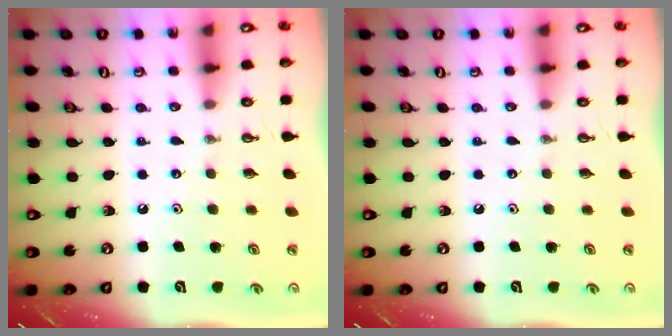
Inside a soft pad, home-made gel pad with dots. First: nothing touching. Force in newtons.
{"total": 0.0}